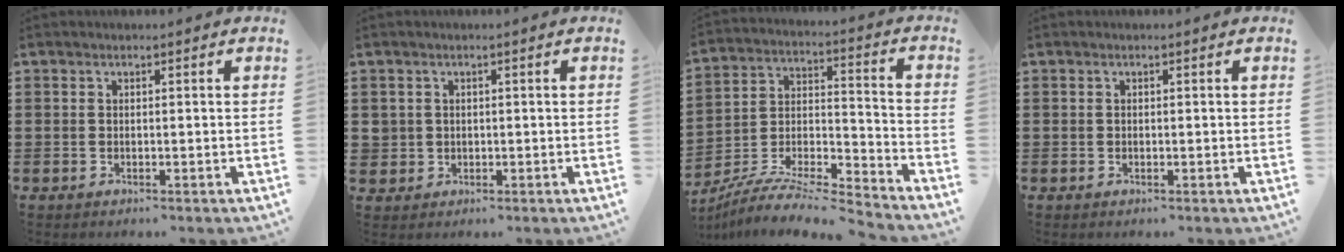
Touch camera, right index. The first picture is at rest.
{"total": 1.6, "force": [0.1, 1.5, 0.0], "torque": [-0.007, 0.008, 0.000]}
{"total": 7.5, "force": [-7.1, 0.7, 2.3], "torque": [-0.044, 0.000, -0.144]}
{"total": 0.0}